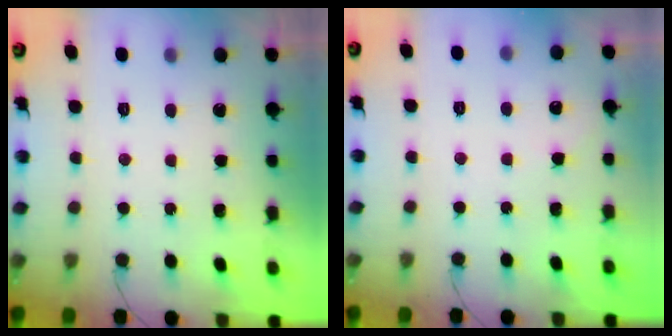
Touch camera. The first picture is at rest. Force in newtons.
{"total": 2.9, "press": 2.9, "slide": 0.4}